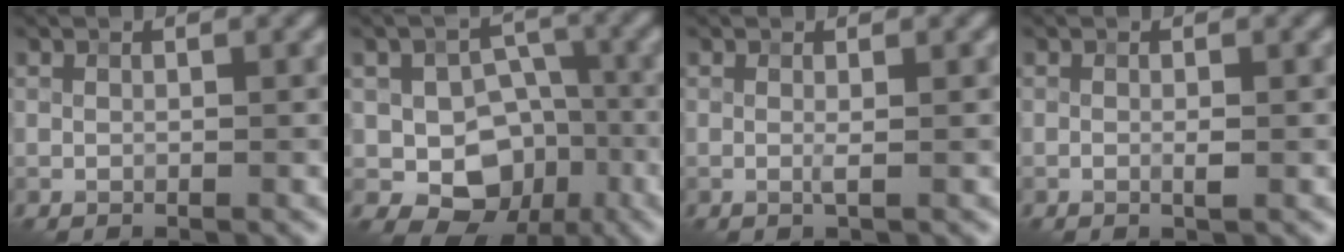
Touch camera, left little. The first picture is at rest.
{"total": 8.6, "force": [-1.9, 6.9, 4.7], "torque": [-0.039, -0.003, -0.050]}
{"total": 0.7, "force": [0.0, -0.1, 0.7], "torque": [-0.018, -0.002, -0.003]}
{"total": 0.9, "force": [-0.2, 0.1, 0.9], "torque": [-0.017, 0.000, -0.005]}